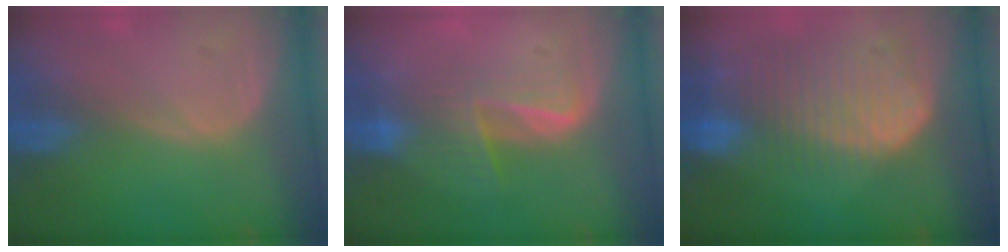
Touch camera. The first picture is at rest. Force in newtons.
{"total": 6.0, "press": 5.7, "slide": 1.8}
{"total": 10.2, "press": 8.8, "slide": 5.1}